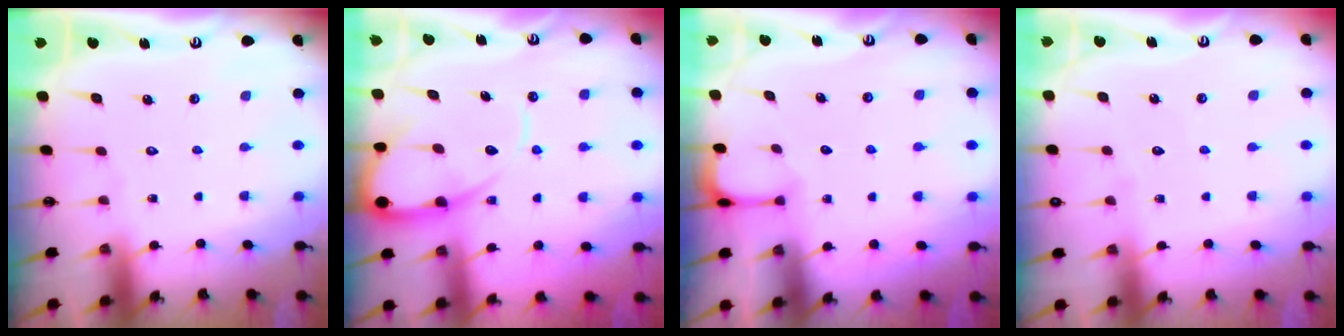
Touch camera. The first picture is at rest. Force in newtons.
{"total": 12.2, "press": 12.1, "slide": 1.2}
{"total": 1.6, "press": 1.6, "slide": 0.1}
{"total": 2.8, "press": 2.8, "slide": 0.3}